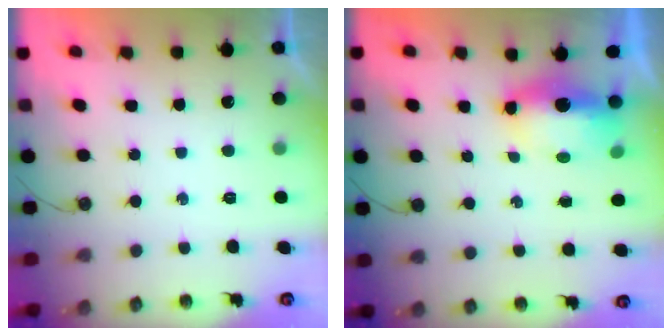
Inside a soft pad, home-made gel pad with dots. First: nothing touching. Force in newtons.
{"total": 11.5, "press": 8.0, "slide": 8.3}